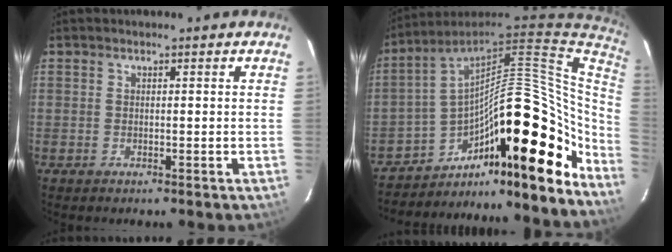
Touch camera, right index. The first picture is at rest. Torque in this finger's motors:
{"motor_torque": [1.16, -0.97, 1.05, 0.21]}